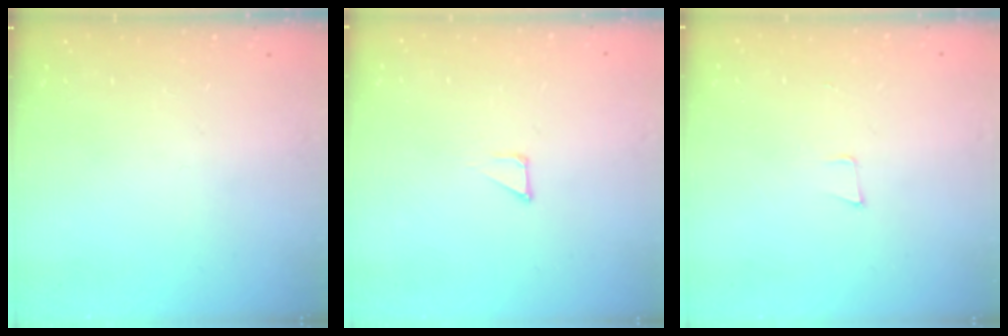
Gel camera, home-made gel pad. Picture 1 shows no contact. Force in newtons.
{"total": 1.2, "press": 1.2, "slide": 0.0}
{"total": 4.6, "press": 3.6, "slide": 2.9}